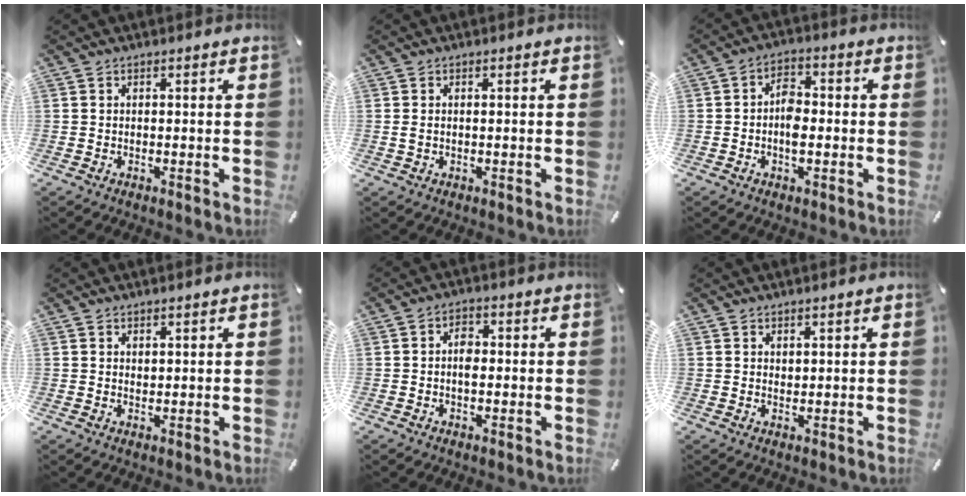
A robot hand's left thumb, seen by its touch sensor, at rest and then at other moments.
{"total": 1.2, "force": [0.0, 0.6, 1.1], "torque": [-0.020, 0.003, -0.002]}
{"total": 5.3, "force": [-1.2, 3.2, 4.0], "torque": [-0.069, 0.007, -0.022]}
{"total": 1.1, "force": [1.0, 0.4, -0.1], "torque": [0.000, -0.002, 0.020]}
{"total": 3.2, "force": [-0.2, 2.1, 2.5], "torque": [-0.040, 0.004, -0.007]}
{"total": 1.3, "force": [1.1, 0.6, -0.1], "torque": [0.010, -0.005, 0.021]}